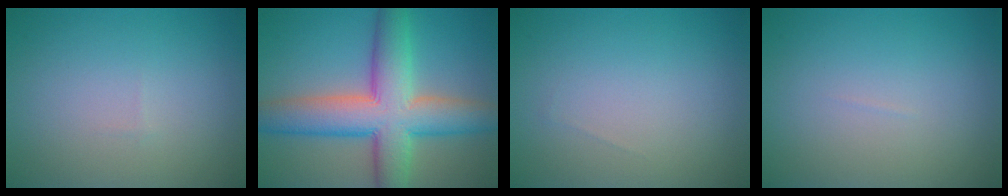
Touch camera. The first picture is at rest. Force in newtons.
{"total": 10.0, "press": 10.0, "slide": 0.4}
{"total": 0.0}
{"total": 0.0}